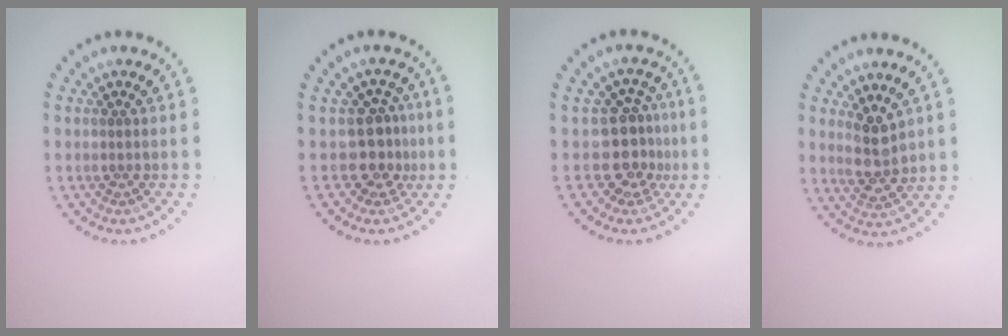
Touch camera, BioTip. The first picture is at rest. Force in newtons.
{"total": 2.9, "press": 2.4, "slide": 1.6}
{"total": 3.4, "press": 2.5, "slide": 2.3}
{"total": 2.8, "press": 2.6, "slide": 1.1}